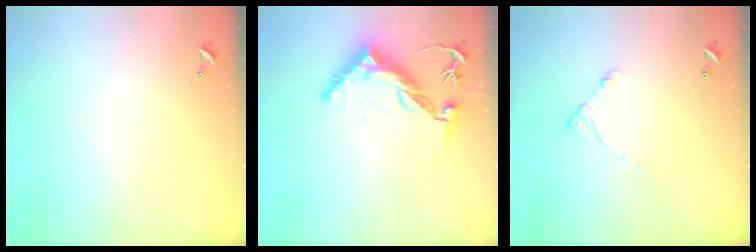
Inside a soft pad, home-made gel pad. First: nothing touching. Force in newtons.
{"total": 10.7, "press": 10.6, "slide": 1.2}
{"total": 6.1, "press": 6.1, "slide": 0.5}